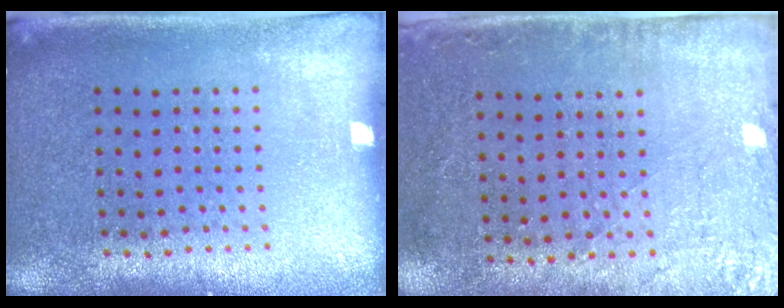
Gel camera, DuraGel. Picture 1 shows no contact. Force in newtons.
{"total": 2.8, "press": 2.3, "slide": 1.6}